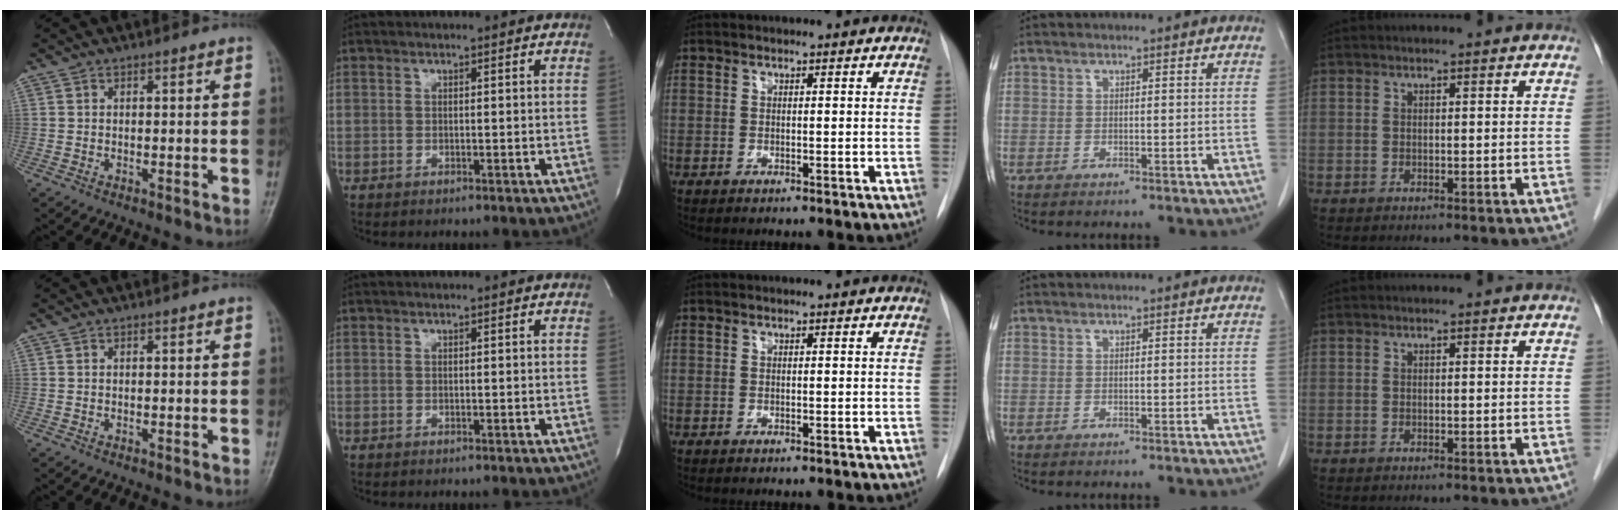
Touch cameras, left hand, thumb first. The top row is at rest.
{}